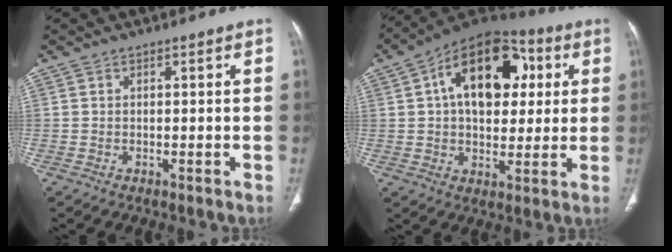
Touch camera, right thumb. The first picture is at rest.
{"total": 19.6, "force": [4.6, 12.3, 14.6], "torque": [-0.180, 0.014, 0.061]}